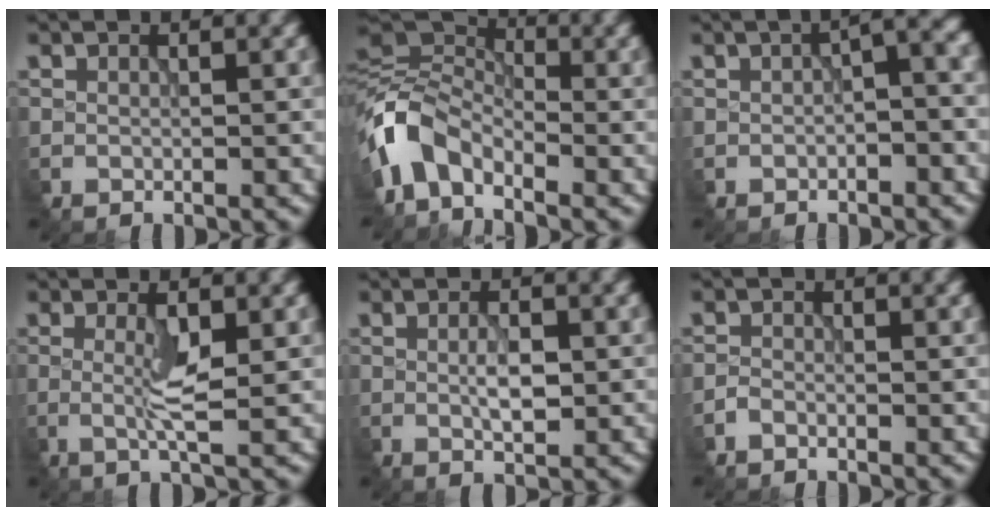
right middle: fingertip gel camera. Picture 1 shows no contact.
{"total": 6.6, "force": [-3.1, 4.2, 4.0], "torque": [-0.084, 0.012, -0.083]}
{"total": 3.7, "force": [-0.2, 1.3, 3.5], "torque": [-0.050, 0.007, -0.001]}
{"total": 2.5, "force": [-0.1, 0.2, 2.5], "torque": [-0.054, -0.001, -0.003]}
{"total": 2.4, "force": [-0.2, 0.8, 2.2], "torque": [-0.045, -0.002, -0.001]}
{"total": 0.9, "force": [-0.7, 0.4, 0.1], "torque": [-0.004, 0.000, -0.016]}